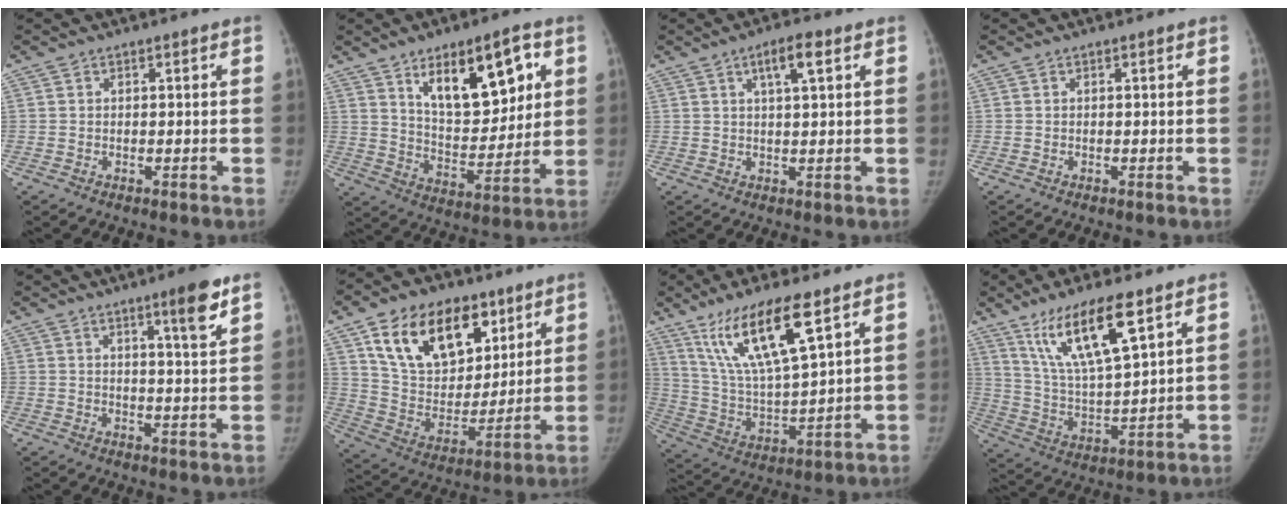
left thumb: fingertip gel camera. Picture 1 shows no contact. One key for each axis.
{"total": 16.8, "fx": 7.5, "fy": 7.7, "fz": 12.9, "tx": -0.154, "ty": -0.036, "tz": 0.132}
{"total": 5.2, "fx": 2.4, "fy": 1.2, "fz": 4.5, "tx": -0.076, "ty": 0.000, "tz": 0.040}
{"total": 0.0}
{"total": 7.1, "fx": 4.4, "fy": 0.5, "fz": 5.6, "tx": -0.078, "ty": -0.030, "tz": 0.064}
{"total": 22.6, "fx": 11.9, "fy": 13.9, "fz": 13.3, "tx": -0.184, "ty": -0.034, "tz": 0.213}
{"total": 17.0, "fx": 9.8, "fy": 3.7, "fz": 13.3, "tx": -0.251, "ty": -0.043, "tz": 0.199}
{"total": 15.7, "fx": 9.2, "fy": 3.7, "fz": 12.2, "tx": -0.219, "ty": -0.042, "tz": 0.184}